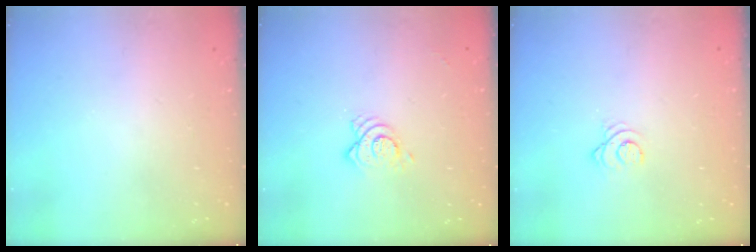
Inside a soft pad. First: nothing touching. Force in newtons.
{"total": 7.0, "press": 6.9, "slide": 0.6}
{"total": 2.6, "press": 2.6, "slide": 0.3}